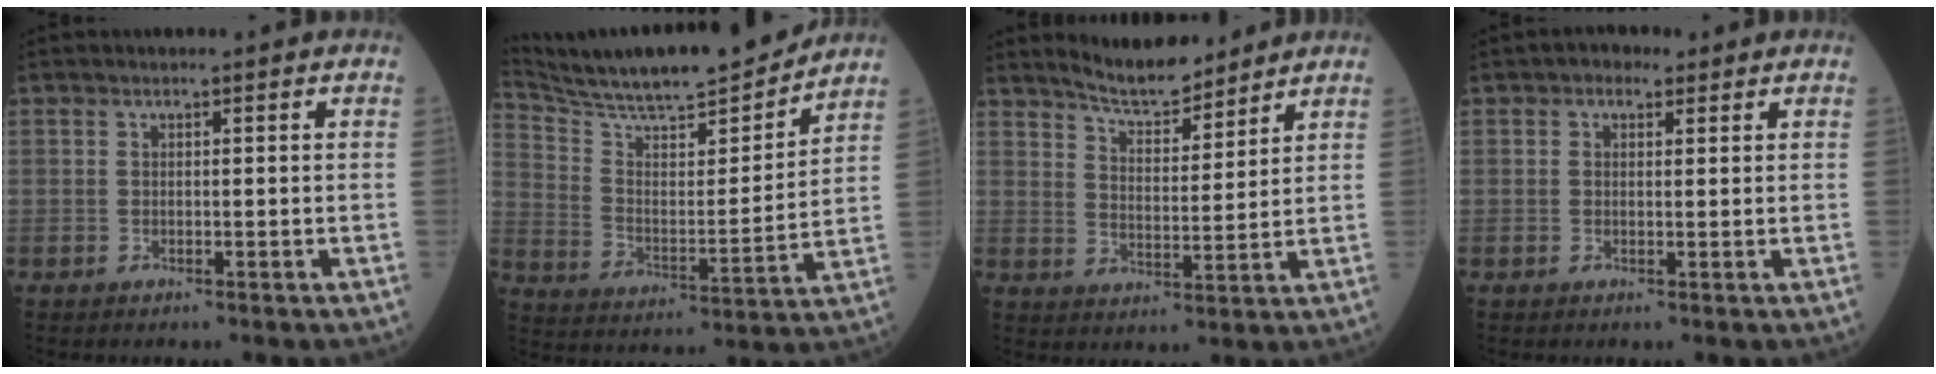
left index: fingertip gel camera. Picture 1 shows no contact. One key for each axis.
{"total": 20.0, "fx": 18.4, "fy": 1.3, "fz": 7.8, "tx": -0.148, "ty": -0.010, "tz": 0.294}
{"total": 8.0, "fx": 7.5, "fy": 1.6, "fz": 2.3, "tx": -0.045, "ty": 0.005, "tz": 0.135}
{"total": 2.0, "fx": 1.2, "fy": 1.4, "fz": 0.9, "tx": -0.016, "ty": 0.011, "tz": 0.014}